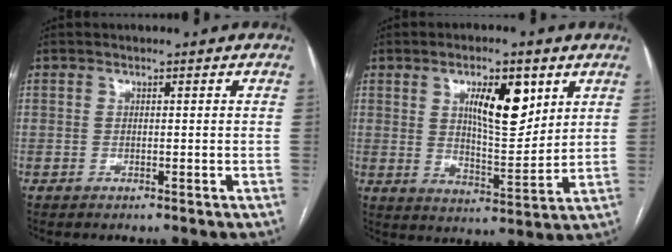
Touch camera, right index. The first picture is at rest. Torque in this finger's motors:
{"motor_torque": [0.97, 0.83, 0.41, 0.11]}